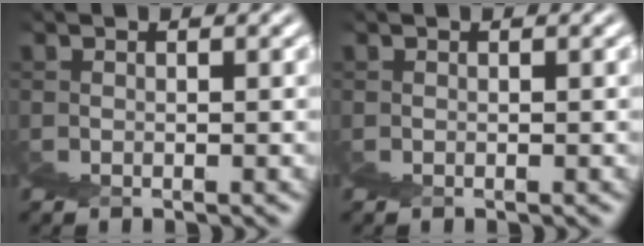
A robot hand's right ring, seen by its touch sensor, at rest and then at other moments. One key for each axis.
{"total": 0.0}